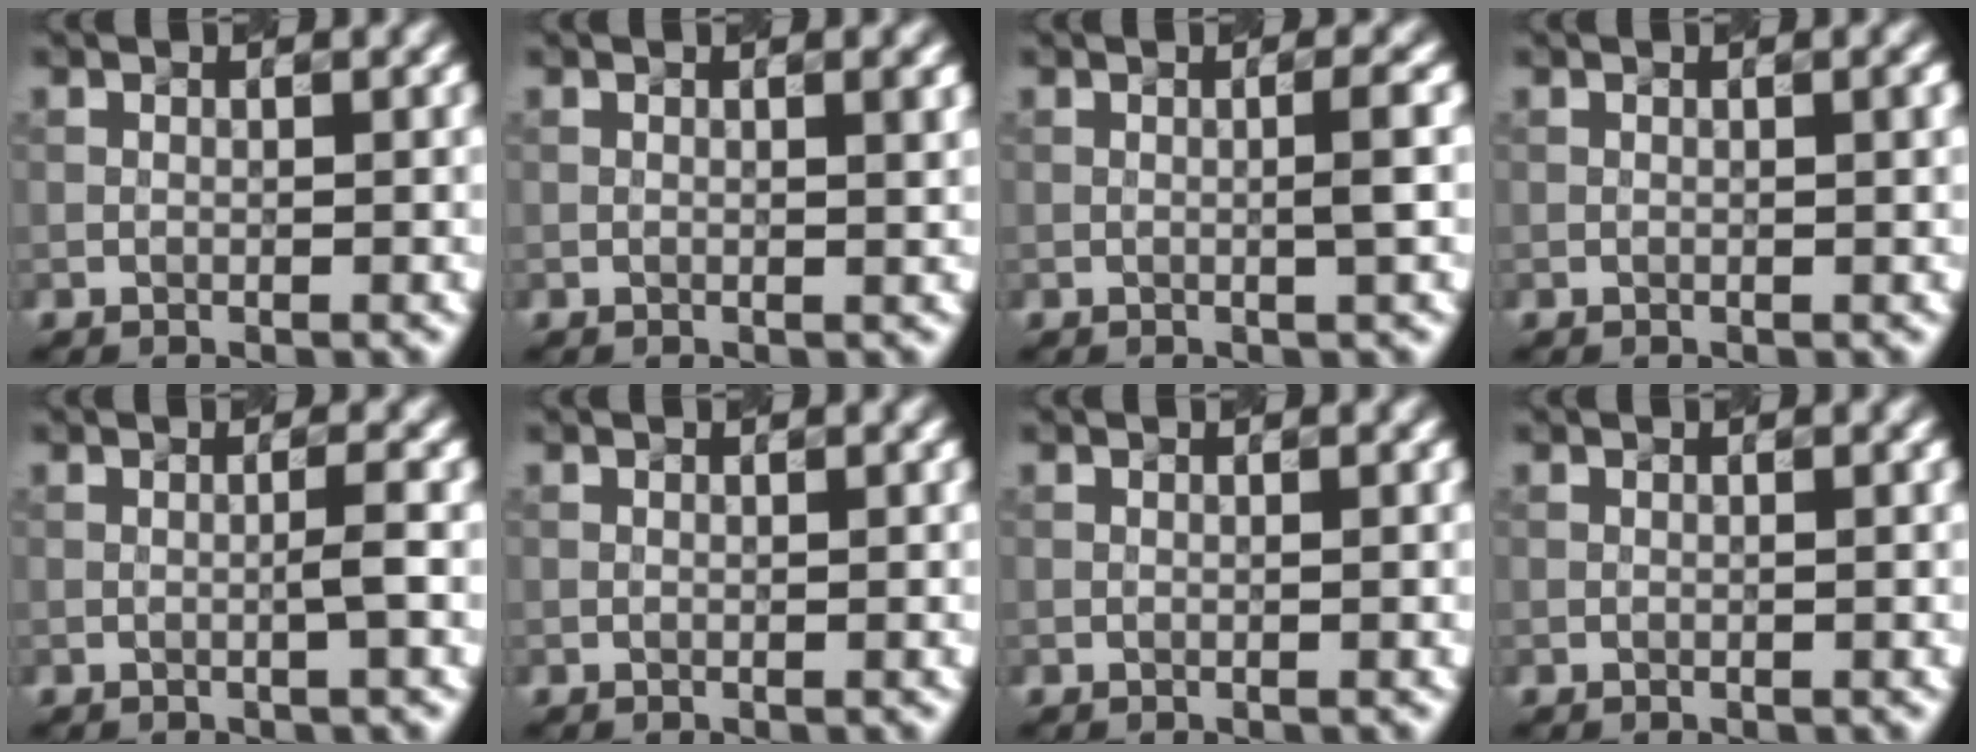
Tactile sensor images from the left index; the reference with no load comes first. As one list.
[{"total": 1.7, "force": [0.5, 0.6, 1.5], "torque": [-0.016, 0.008, -0.002]}, {"total": 1.8, "force": [-0.2, 0.2, 1.8], "torque": [-0.029, 0.006, -0.001]}, {"total": 1.1, "force": [0.2, 0.3, 1.1], "torque": [-0.014, 0.003, 0.001]}, {"total": 1.2, "force": [-0.3, 0.0, 1.1], "torque": [-0.021, 0.004, -0.001]}, {"total": 0.0}, {"total": 0.0}, {"total": 0.0}]